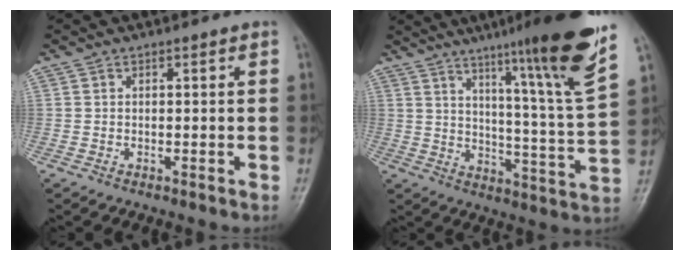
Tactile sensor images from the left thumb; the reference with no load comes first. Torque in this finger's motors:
{"motor_torque": [0.46, 0.54, 1.51, -1.25, 0.33]}